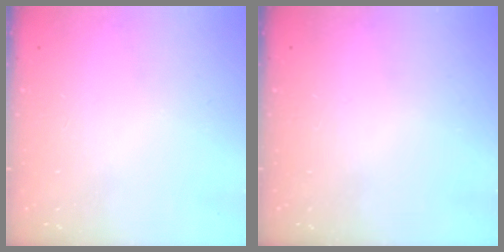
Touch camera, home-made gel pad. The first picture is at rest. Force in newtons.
{"total": 0.0}